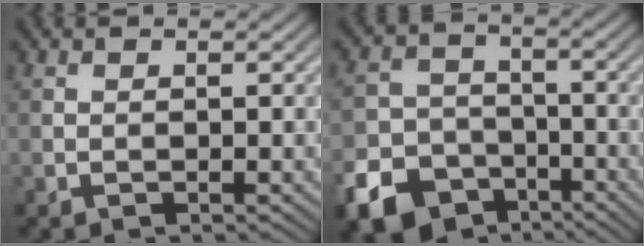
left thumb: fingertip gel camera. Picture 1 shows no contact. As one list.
[{"total": 11.9, "force": [-7.3, 8.2, 4.4], "torque": [-0.110, -0.041, -0.132]}]